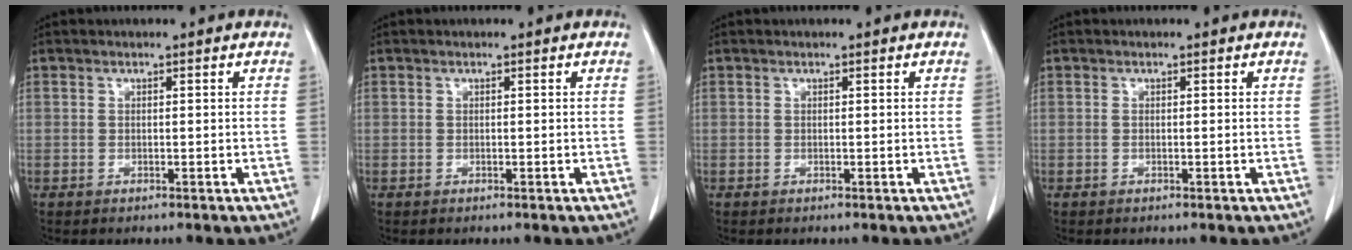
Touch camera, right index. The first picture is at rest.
{"total": 0.0}
{"total": 0.0}
{"total": 0.0}